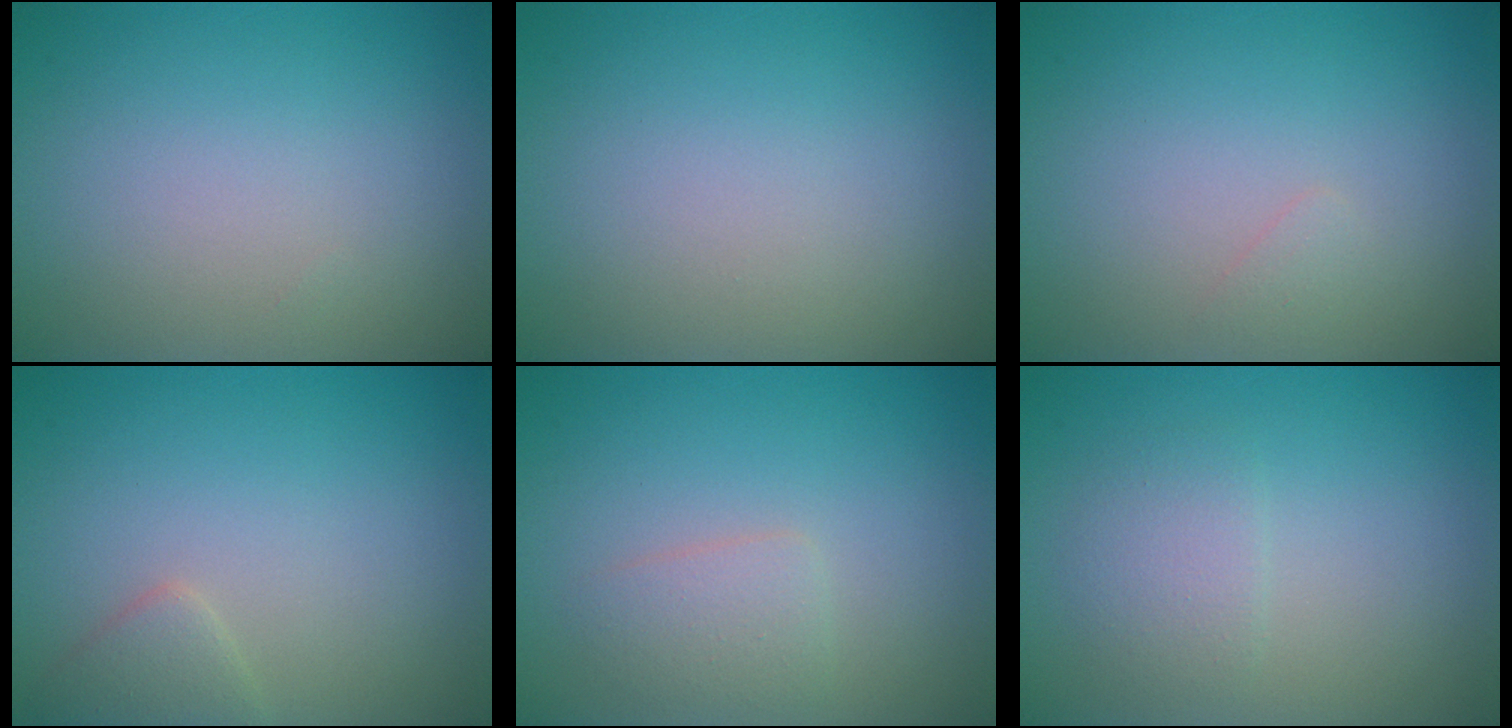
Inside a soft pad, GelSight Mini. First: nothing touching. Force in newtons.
{"total": 0.0}
{"total": 0.6, "press": 0.6, "slide": 0.1}
{"total": 1.6, "press": 1.6, "slide": 0.1}
{"total": 1.7, "press": 1.7, "slide": 0.1}
{"total": 1.8, "press": 1.8, "slide": 0.1}